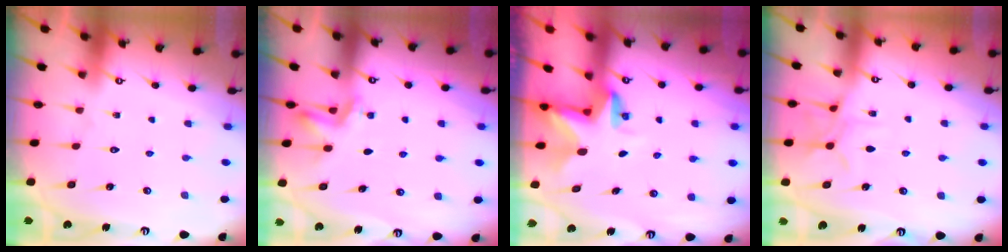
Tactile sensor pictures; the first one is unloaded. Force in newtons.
{"total": 2.0, "press": 1.7, "slide": 1.0}
{"total": 3.4, "press": 3.4, "slide": 0.2}
{"total": 7.1, "press": 7.0, "slide": 0.6}